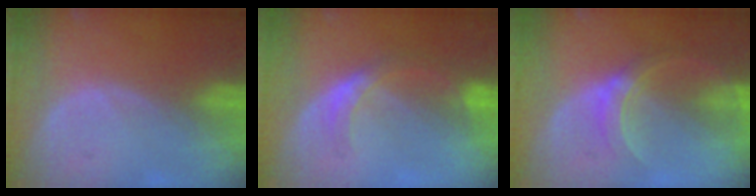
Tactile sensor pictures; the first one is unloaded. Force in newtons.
{"total": 5.5, "press": 4.8, "slide": 2.8}
{"total": 5.9, "press": 5.8, "slide": 1.2}